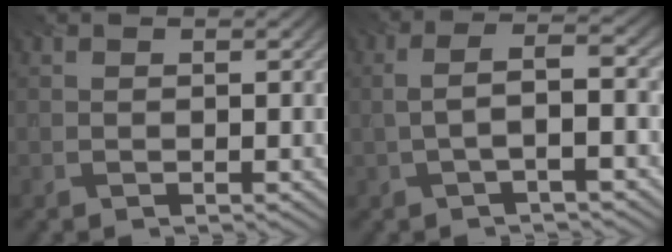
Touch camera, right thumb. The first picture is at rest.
{"total": 4.1, "force": [-0.8, 1.0, 3.9], "torque": [-0.079, 0.013, -0.021]}